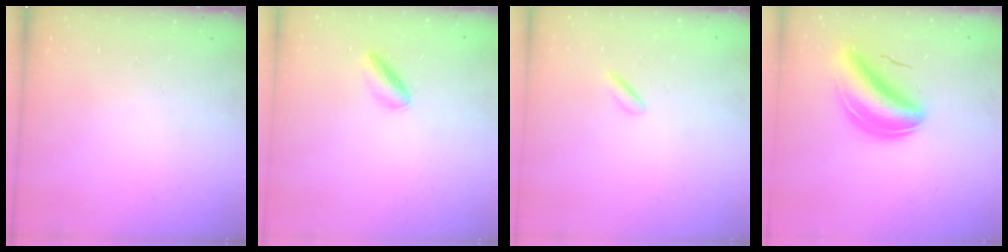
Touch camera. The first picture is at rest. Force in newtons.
{"total": 2.5, "press": 2.4, "slide": 0.3}
{"total": 1.7, "press": 1.5, "slide": 0.8}
{"total": 8.4, "press": 8.0, "slide": 2.4}